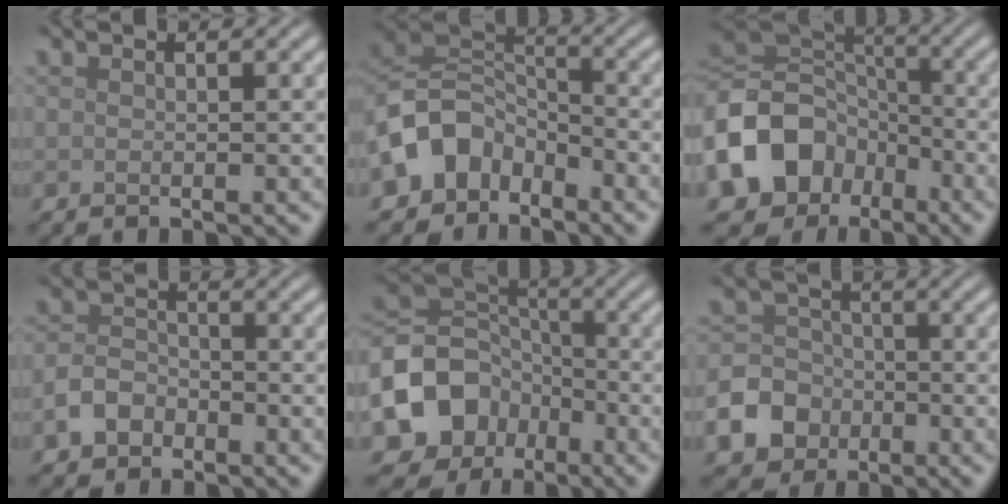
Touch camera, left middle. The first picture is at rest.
{"total": 6.2, "force": [-3.5, 4.6, 2.2], "torque": [-0.031, 0.006, -0.079]}
{"total": 12.5, "force": [-5.1, 9.9, 5.8], "torque": [-0.147, -0.017, -0.110]}
{"total": 2.9, "force": [-1.7, 2.0, 1.3], "torque": [-0.024, 0.006, -0.041]}
{"total": 8.9, "force": [-3.8, 7.2, 3.8], "torque": [-0.068, 0.002, -0.083]}
{"total": 7.4, "force": [-3.5, 6.2, 1.9], "torque": [-0.034, -0.013, -0.086]}